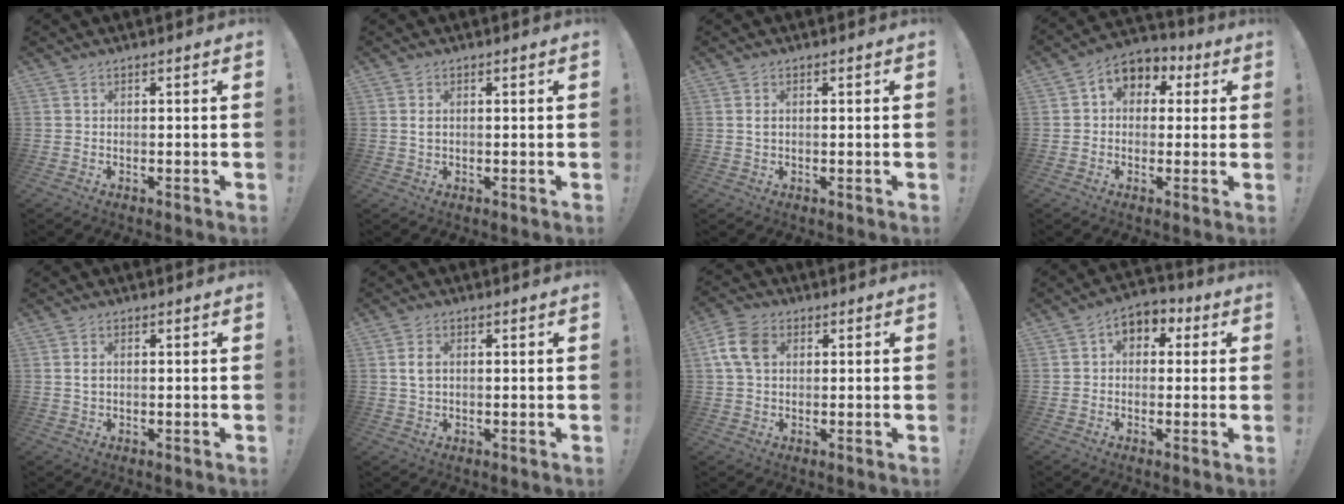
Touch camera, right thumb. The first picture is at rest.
{"total": 1.7, "force": [0.5, 0.8, 1.4], "torque": [-0.022, 0.000, 0.007]}
{"total": 1.4, "force": [0.4, 0.7, 1.1], "torque": [-0.017, 0.001, 0.005]}
{"total": 6.8, "force": [1.1, 6.0, 3.0], "torque": [-0.042, 0.002, 0.027]}
{"total": 1.7, "force": [0.5, 0.9, 1.4], "torque": [-0.021, 0.001, 0.007]}
{"total": 3.7, "force": [0.7, 2.2, 2.9], "torque": [-0.056, 0.001, 0.010]}
{"total": 9.2, "force": [2.3, 6.5, 6.1], "torque": [-0.130, 0.009, 0.047]}
{"total": 5.7, "force": [0.4, 4.8, 3.0], "torque": [-0.035, 0.009, 0.010]}